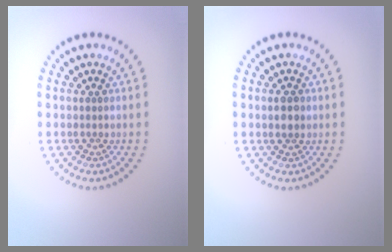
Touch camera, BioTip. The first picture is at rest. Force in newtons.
{"total": 1.5, "press": 1.4, "slide": 0.3}